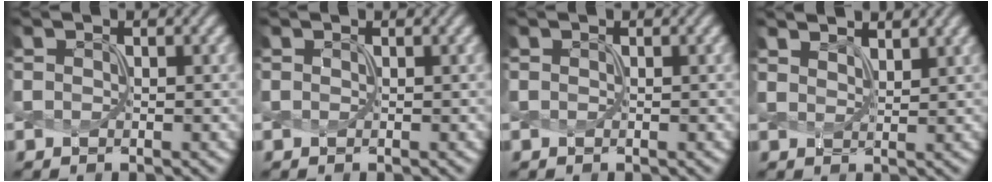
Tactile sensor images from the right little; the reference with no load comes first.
{"total": 0.0}
{"total": 0.0}
{"total": 3.3, "force": [2.9, 0.9, 1.2], "torque": [-0.010, 0.013, 0.031]}